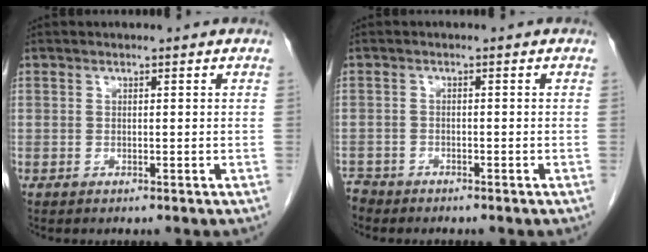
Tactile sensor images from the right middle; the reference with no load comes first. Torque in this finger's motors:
{"motor_torque": [0.83, -1.31, 1.05, 0.21]}